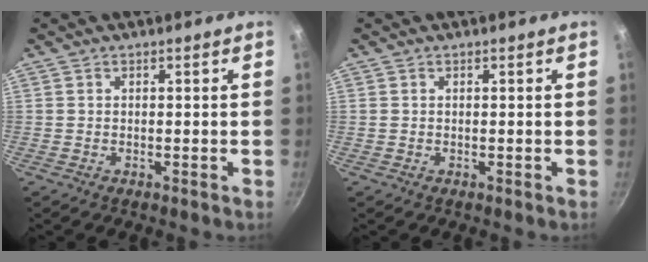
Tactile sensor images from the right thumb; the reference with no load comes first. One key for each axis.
{"total": 0.0}